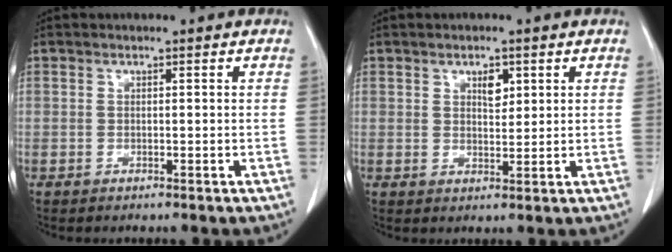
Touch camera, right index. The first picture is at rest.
{"total": 2.6, "force": [1.3, 1.3, 1.9], "torque": [-0.030, -0.002, 0.023]}